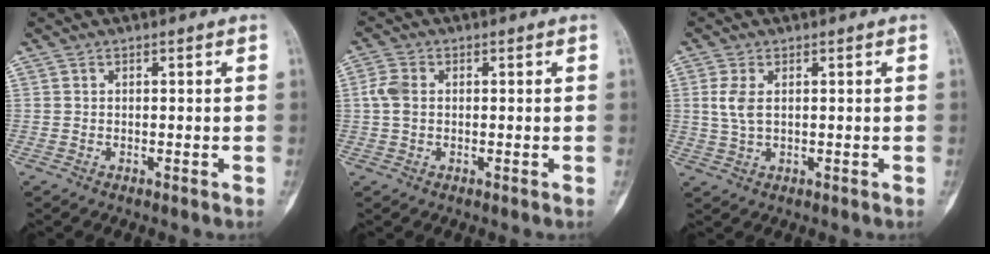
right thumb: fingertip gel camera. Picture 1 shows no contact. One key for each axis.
{"total": 3.6, "fx": 0.2, "fy": 2.5, "fz": 2.6, "tx": -0.066, "ty": 0.007, "tz": -0.002}
{"total": 4.0, "fx": 0.8, "fy": 2.1, "fz": 3.3, "tx": -0.083, "ty": 0.000, "tz": 0.019}